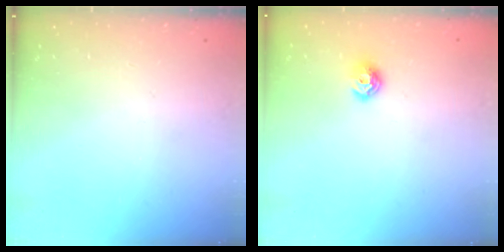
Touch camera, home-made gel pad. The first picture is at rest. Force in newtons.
{"total": 7.0, "press": 6.9, "slide": 0.9}